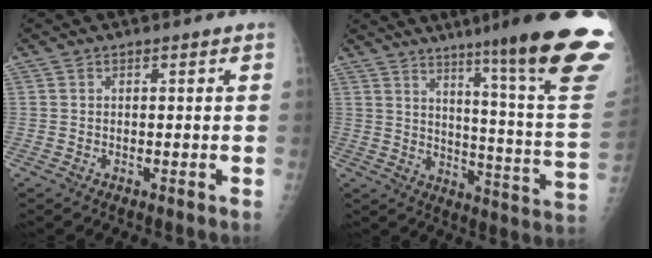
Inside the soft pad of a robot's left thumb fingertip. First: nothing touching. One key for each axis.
{"total": 25.3, "fx": 16.2, "fy": 0.8, "fz": 19.3, "tx": -0.229, "ty": -0.099, "tz": 0.223}